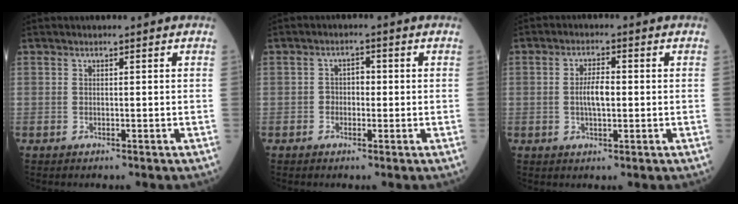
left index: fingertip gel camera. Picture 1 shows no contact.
{"total": 2.3, "force": [-0.4, 1.6, 1.5], "torque": [-0.018, 0.010, -0.011]}
{"total": 4.0, "force": [-0.2, 1.3, 3.7], "torque": [-0.075, 0.003, -0.007]}